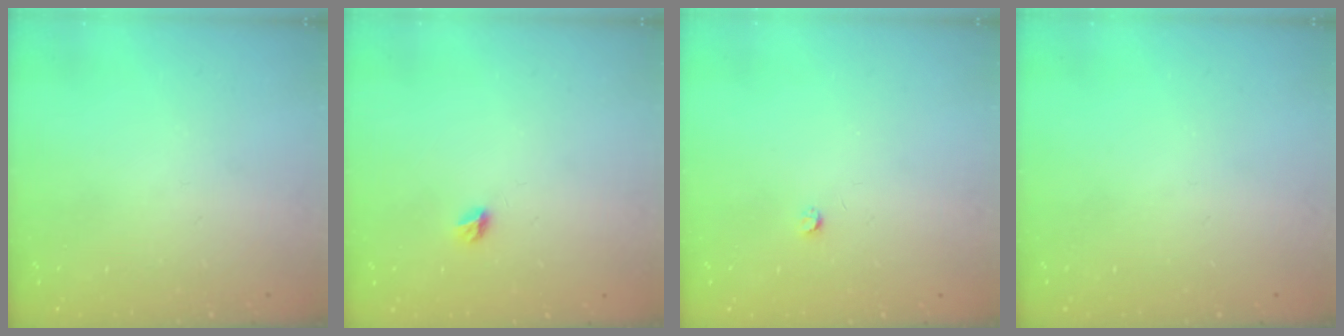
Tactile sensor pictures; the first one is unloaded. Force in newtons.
{"total": 4.9, "press": 4.9, "slide": 0.5}
{"total": 2.5, "press": 2.5, "slide": 0.4}
{"total": 0.0}